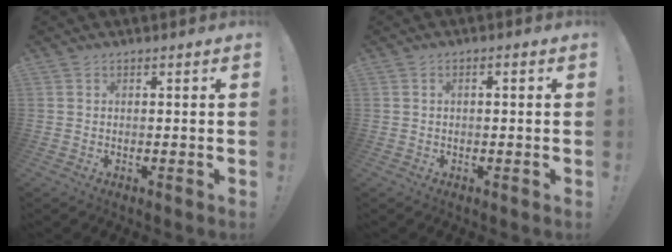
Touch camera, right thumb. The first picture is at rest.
{"total": 1.3, "force": [-0.4, 0.3, 1.3], "torque": [-0.026, 0.005, -0.006]}